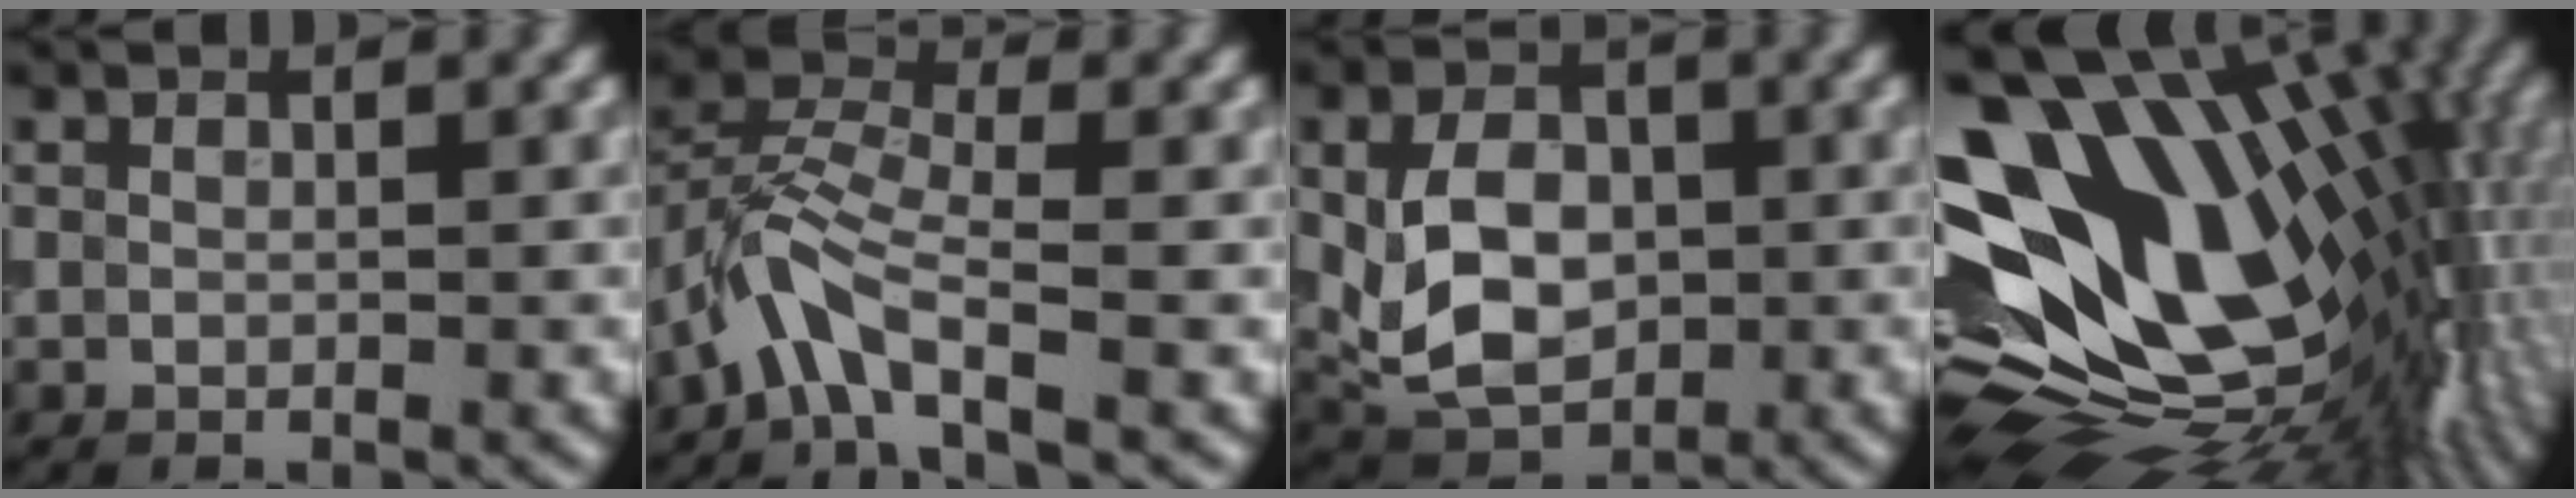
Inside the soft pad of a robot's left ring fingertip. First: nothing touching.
{"total": 4.6, "force": [-2.6, 1.8, 3.2], "torque": [-0.063, 0.011, -0.060]}
{"total": 7.2, "force": [-0.1, 4.9, 5.2], "torque": [-0.100, -0.003, -0.001]}
{"total": 19.8, "force": [3.5, 12.0, 15.3], "torque": [-0.253, -0.015, 0.075]}